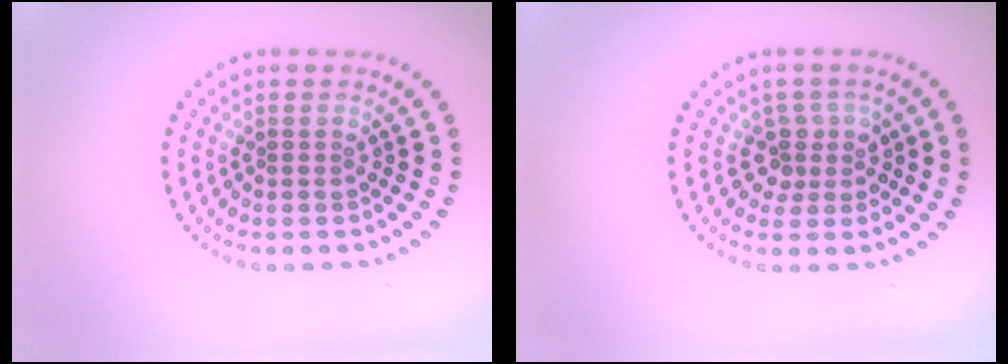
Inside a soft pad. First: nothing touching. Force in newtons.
{"total": 2.5, "press": 2.0, "slide": 1.6}